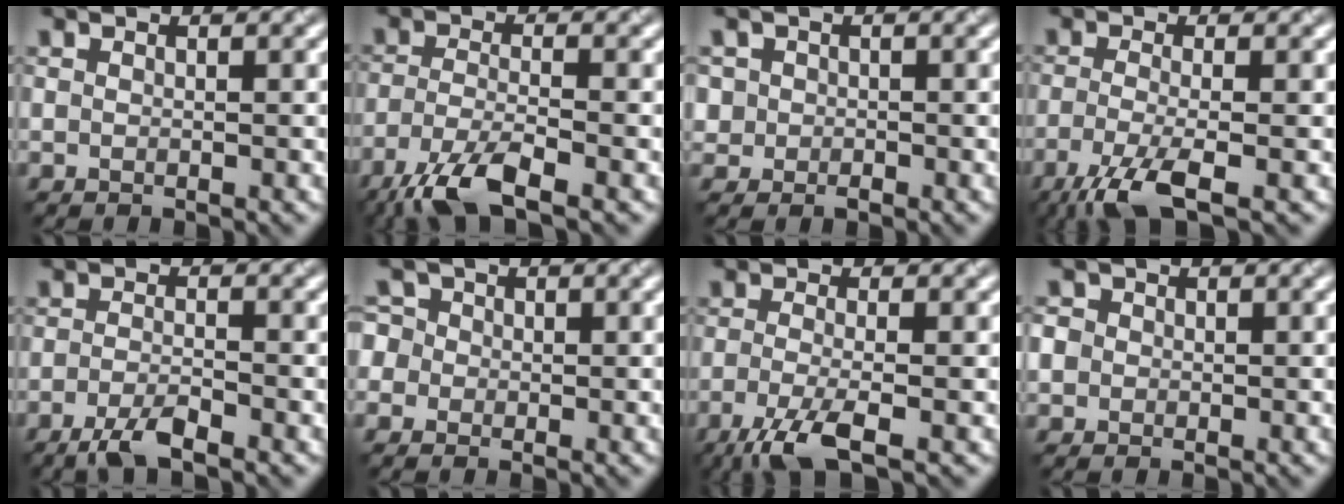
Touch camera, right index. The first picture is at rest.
{"total": 5.9, "force": [-4.3, 1.3, 3.9], "torque": [-0.090, -0.003, -0.086]}
{"total": 1.3, "force": [-0.1, 1.3, -0.1], "torque": [0.006, 0.002, -0.005]}
{"total": 4.9, "force": [-2.8, 1.0, 3.8], "torque": [-0.081, -0.001, -0.065]}
{"total": 2.9, "force": [-2.2, 0.4, 1.9], "torque": [-0.048, 0.002, -0.049]}
{"total": 3.3, "force": [-0.4, 3.1, 1.1], "torque": [-0.028, 0.027, -0.033]}
{"total": 4.3, "force": [-2.5, 0.9, 3.4], "torque": [-0.073, -0.001, -0.058]}
{"total": 2.2, "force": [0.2, 2.1, 0.3], "torque": [0.000, 0.012, -0.011]}